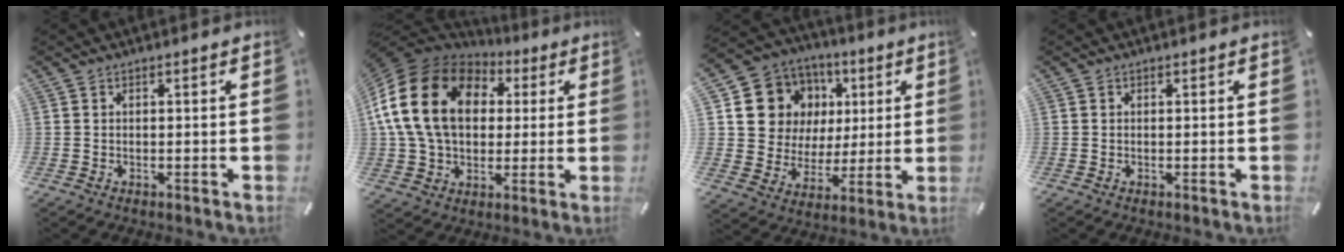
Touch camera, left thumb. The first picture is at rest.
{"total": 21.2, "force": [3.6, 16.3, 13.1], "torque": [-0.282, 0.007, 0.058]}
{"total": 13.0, "force": [3.9, 12.1, 2.9], "torque": [-0.046, -0.029, 0.079]}
{"total": 0.0}